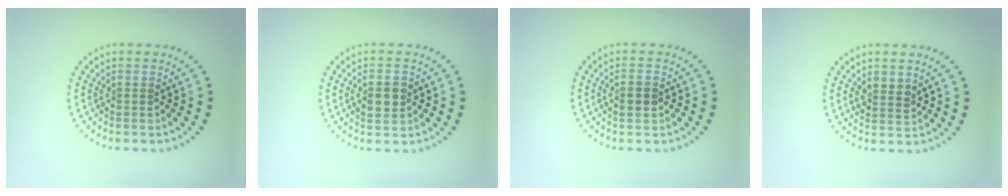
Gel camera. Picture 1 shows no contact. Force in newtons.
{"total": 2.8, "press": 2.8, "slide": 0.1}
{"total": 1.7, "press": 1.7, "slide": 0.1}
{"total": 1.7, "press": 1.5, "slide": 0.9}